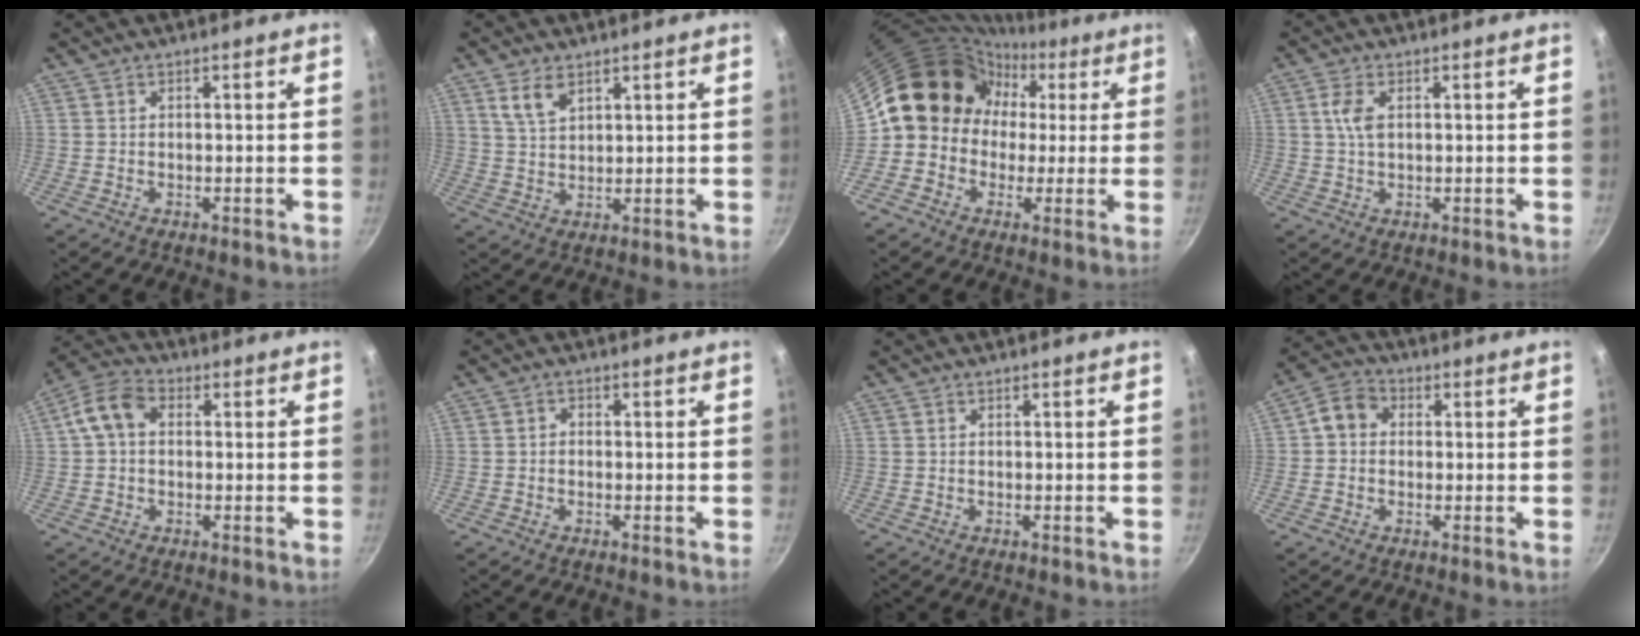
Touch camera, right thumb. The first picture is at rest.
{"total": 5.3, "force": [3.1, 2.8, 3.3], "torque": [-0.052, -0.011, 0.064]}
{"total": 13.2, "force": [0.7, 12.0, 5.3], "torque": [-0.034, 0.038, -0.009]}
{"total": 3.8, "force": [0.9, 2.0, 3.1], "torque": [-0.062, 0.005, 0.016]}
{"total": 7.2, "force": [0.8, 5.3, 4.8], "torque": [-0.083, 0.022, 0.001]}
{"total": 1.2, "force": [-0.4, 0.9, 0.6], "torque": [-0.011, 0.007, -0.008]}
{"total": 0.0}
{"total": 5.5, "force": [0.5, 4.7, 2.8], "torque": [-0.033, 0.013, -0.009]}